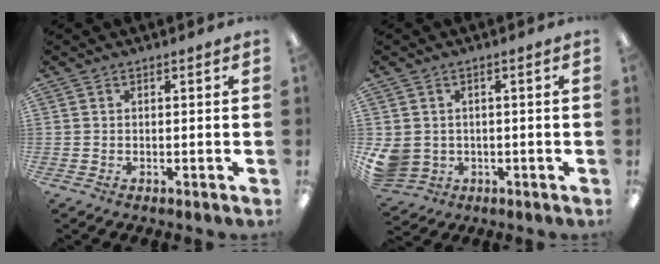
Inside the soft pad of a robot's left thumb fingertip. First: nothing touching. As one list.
[{"total": 5.1, "force": [-0.1, 4.8, 1.7], "torque": [-0.057, 0.006, 0.001]}]